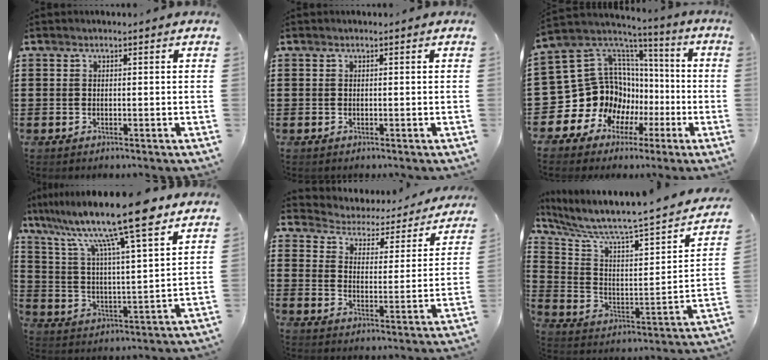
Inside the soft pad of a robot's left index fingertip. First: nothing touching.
{"total": 0.0}
{"total": 15.4, "force": [-2.4, 14.2, 5.5], "torque": [-0.174, -0.035, -0.007]}
{"total": 14.2, "force": [11.3, 0.4, 8.5], "torque": [-0.194, -0.065, 0.187]}
{"total": 2.7, "force": [2.6, 0.9, -0.2], "torque": [-0.019, -0.028, 0.034]}
{"total": 4.9, "force": [4.2, -0.1, 2.4], "torque": [-0.075, -0.051, 0.061]}